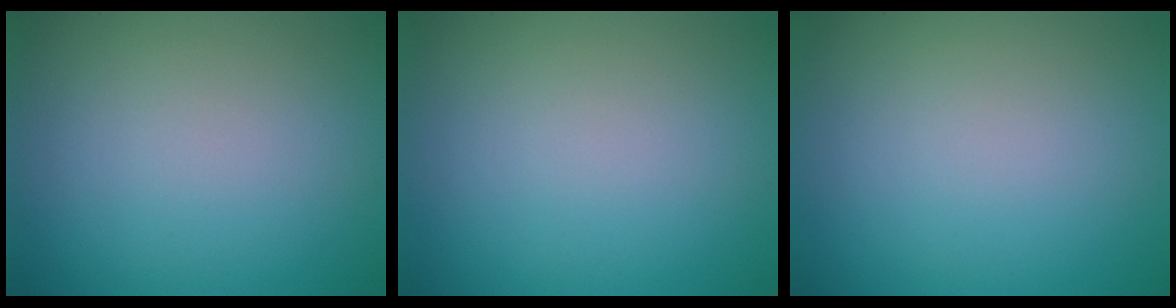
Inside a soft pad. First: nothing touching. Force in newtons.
{"total": 0.0}
{"total": 0.0}